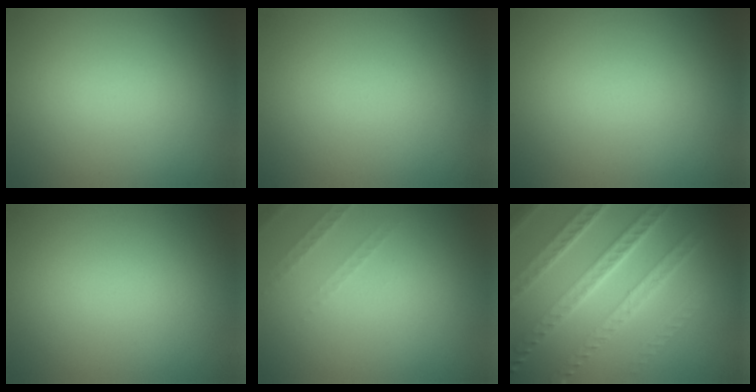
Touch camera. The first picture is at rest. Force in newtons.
{"total": 0.0}
{"total": 0.0}
{"total": 0.0}
{"total": 1.3, "press": 1.2, "slide": 0.4}
{"total": 8.0, "press": 5.6, "slide": 5.8}